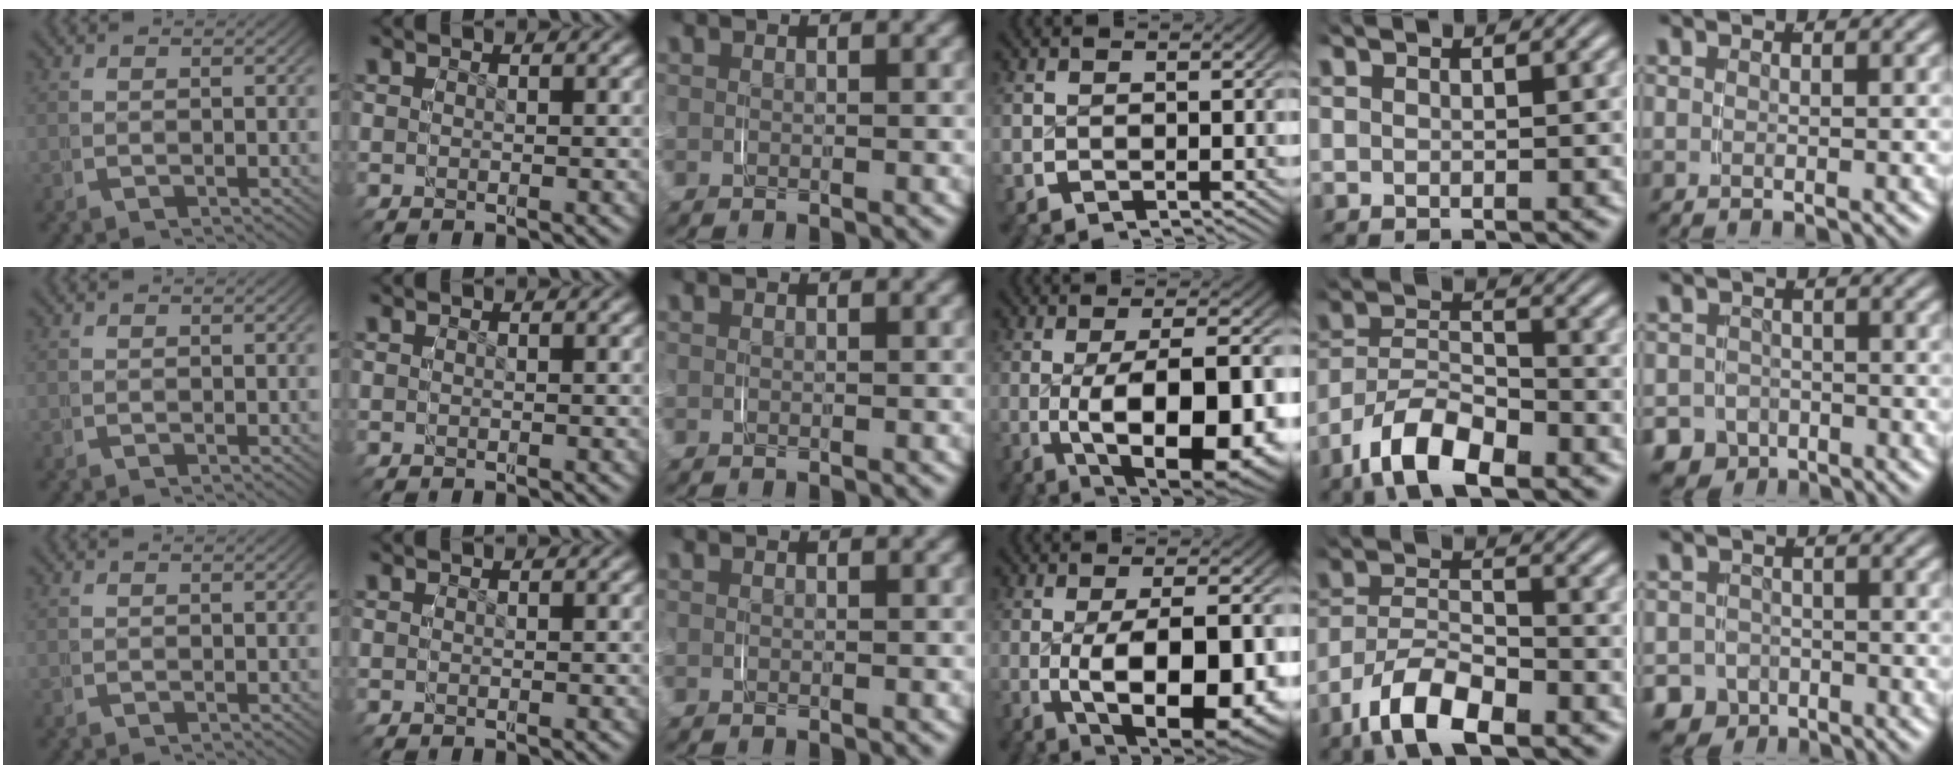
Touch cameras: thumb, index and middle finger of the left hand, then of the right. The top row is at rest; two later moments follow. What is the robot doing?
{"motion": "grasp_and_lifting", "object": "paper plate"}